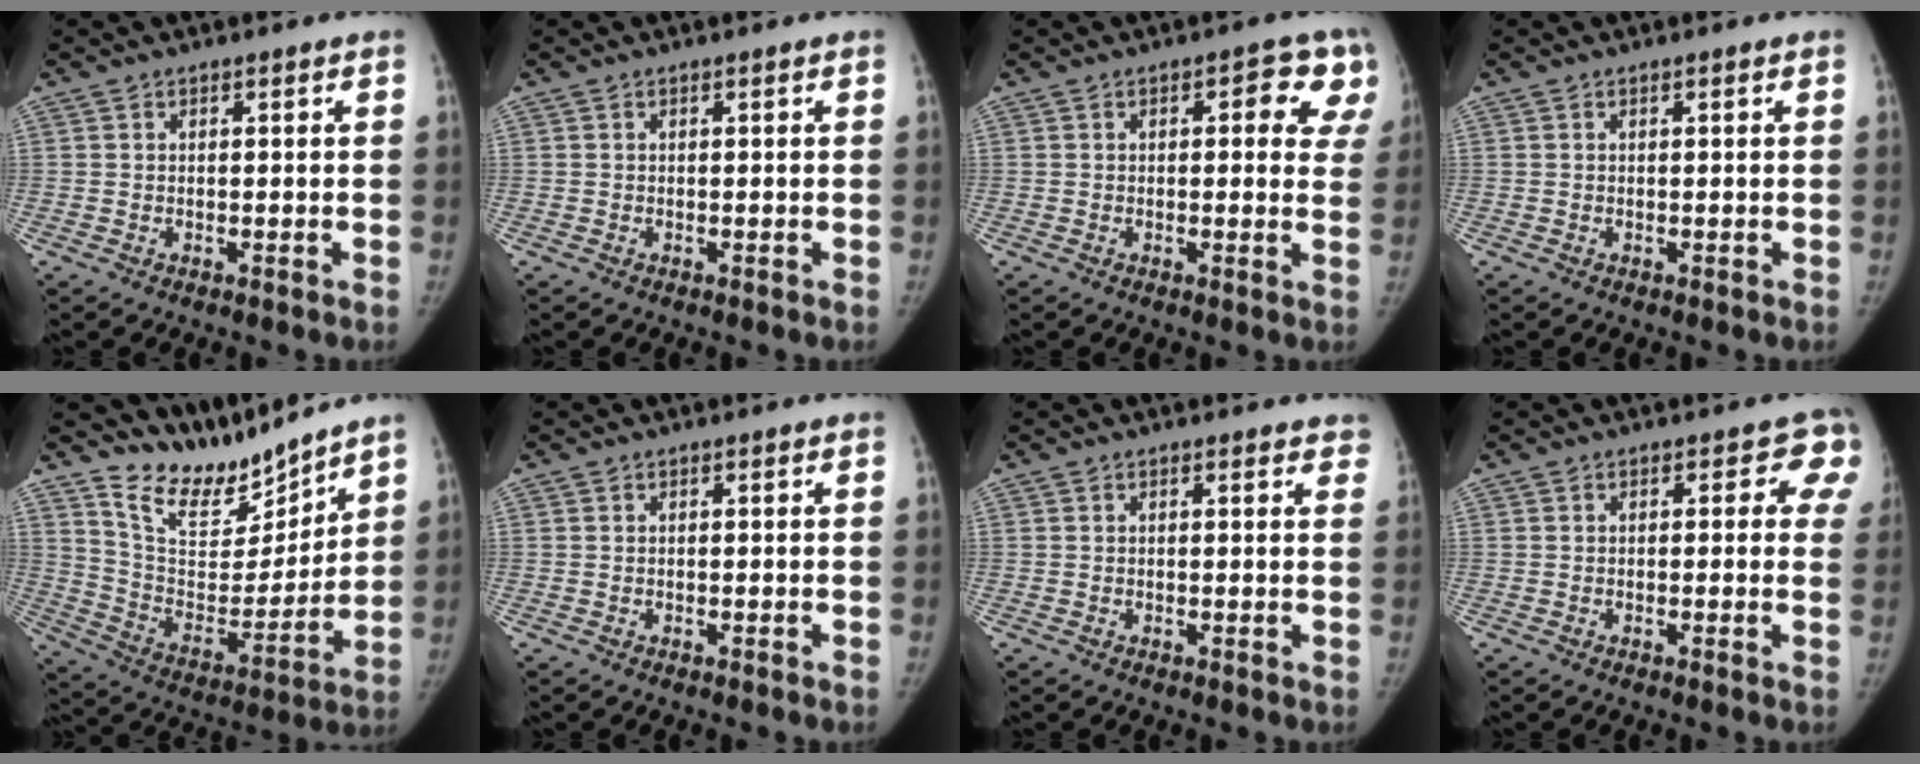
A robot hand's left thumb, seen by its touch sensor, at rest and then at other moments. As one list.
[{"total": 0.0}, {"total": 9.2, "force": [3.5, 4.1, 7.4], "torque": [-0.039, -0.004, 0.028]}, {"total": 0.0}, {"total": 14.6, "force": [13.5, 4.3, 3.2], "torque": [-0.015, -0.107, 0.257]}, {"total": 0.0}, {"total": 2.8, "force": [2.3, 1.0, 1.1], "torque": [0.012, -0.005, 0.013]}, {"total": 4.7, "force": [2.0, 2.9, 3.1], "torque": [0.008, -0.003, 0.005]}]